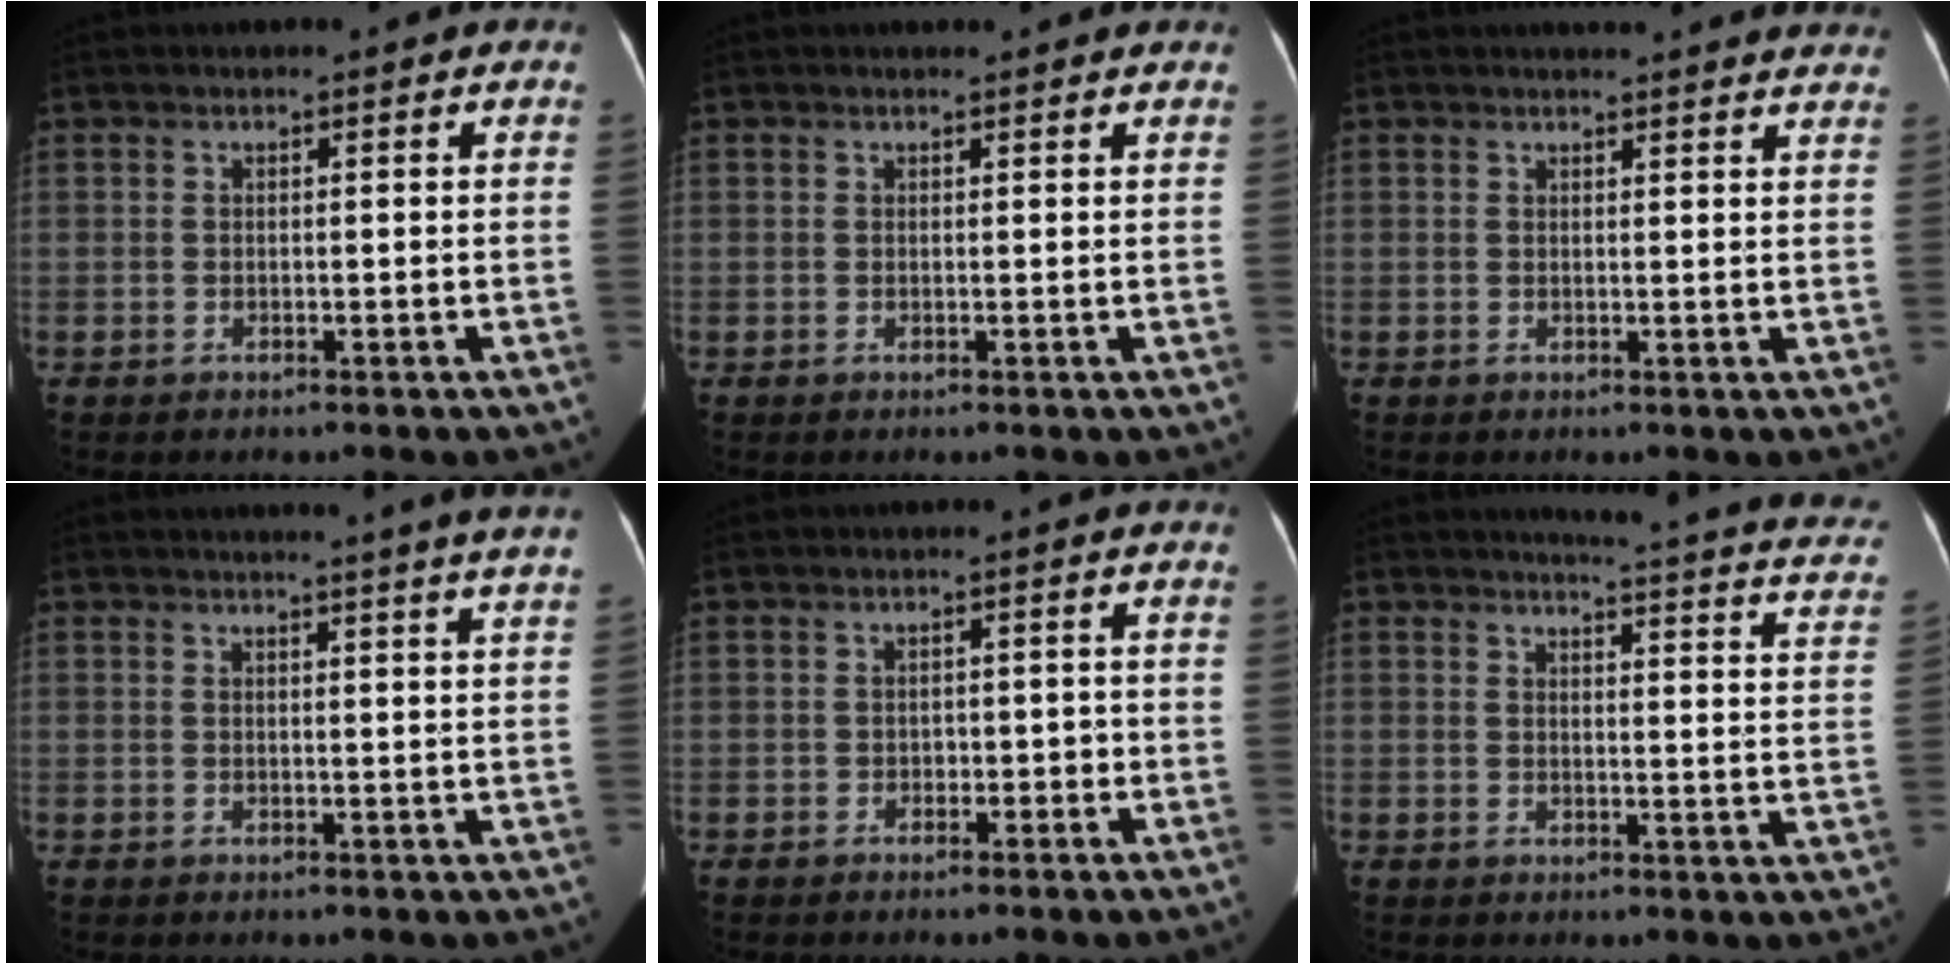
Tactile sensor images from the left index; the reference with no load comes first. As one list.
[{"total": 2.4, "force": [2.4, 0.2, 0.7], "torque": [-0.011, 0.012, 0.024]}, {"total": 13.5, "force": [12.8, 1.4, 4.1], "torque": [-0.037, -0.001, 0.136]}, {"total": 7.5, "force": [6.5, -1.5, 3.5], "torque": [-0.037, -0.013, 0.055]}, {"total": 1.4, "force": [-0.7, 1.0, 0.7], "torque": [-0.009, 0.005, -0.007]}, {"total": 19.3, "force": [17.8, 1.7, 7.1], "torque": [-0.076, -0.069, 0.179]}]